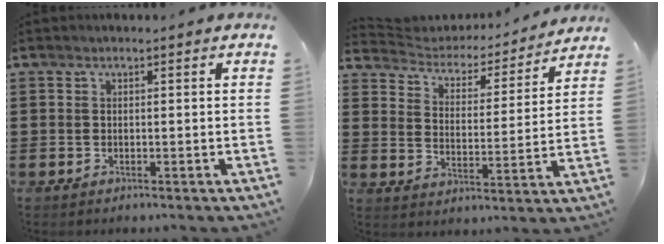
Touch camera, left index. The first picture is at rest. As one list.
[{"total": 3.2, "force": [3.0, 1.0, 0.3], "torque": [-0.029, -0.023, 0.044]}]